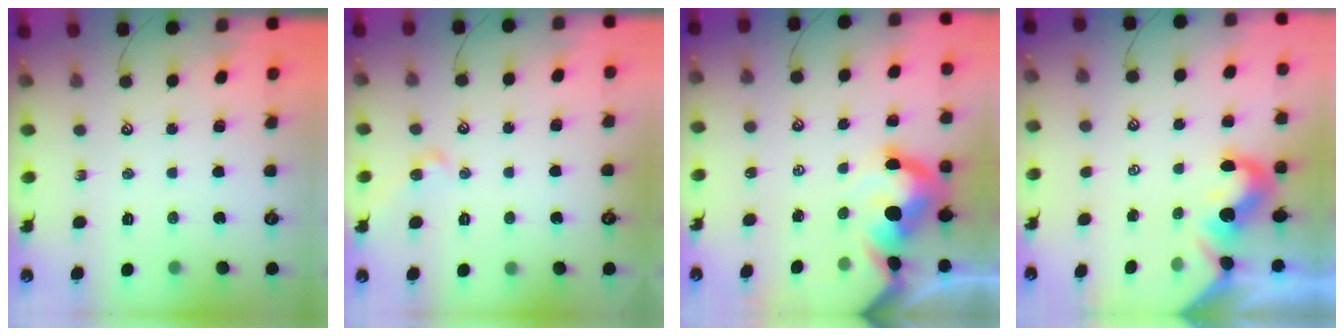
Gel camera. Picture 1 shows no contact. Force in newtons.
{"total": 2.0, "press": 1.9, "slide": 0.6}
{"total": 9.1, "press": 9.0, "slide": 1.2}
{"total": 2.4, "press": 2.3, "slide": 0.7}